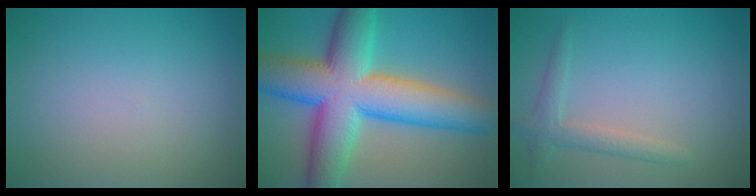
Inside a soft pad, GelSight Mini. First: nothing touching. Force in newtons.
{"total": 13.0, "press": 13.0, "slide": 0.2}
{"total": 2.2, "press": 2.2, "slide": 0.1}